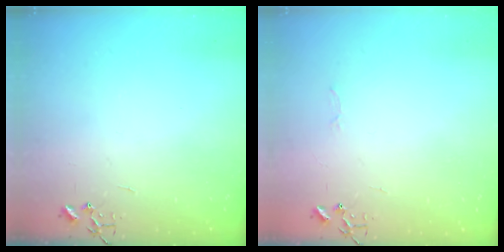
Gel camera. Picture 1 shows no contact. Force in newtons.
{"total": 2.5, "press": 2.5, "slide": 0.4}